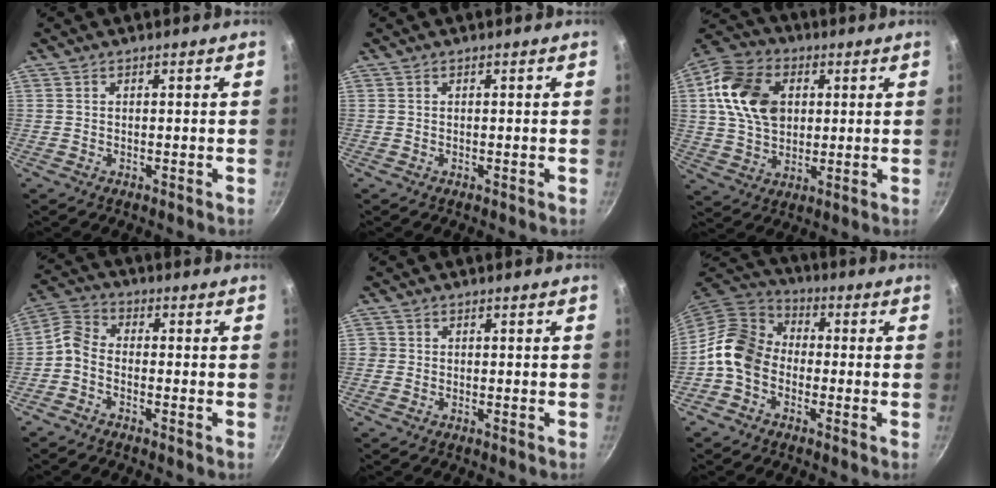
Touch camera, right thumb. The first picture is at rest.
{"total": 0.0}
{"total": 15.8, "force": [3.2, 11.4, 10.5], "torque": [-0.168, 0.001, 0.049]}
{"total": 4.5, "force": [-2.1, 2.7, 2.9], "torque": [-0.072, 0.035, -0.059]}
{"total": 0.9, "force": [-0.2, 0.9, 0.2], "torque": [-0.001, 0.001, -0.005]}
{"total": 10.1, "force": [-2.5, 7.8, 6.0], "torque": [-0.084, 0.037, -0.073]}